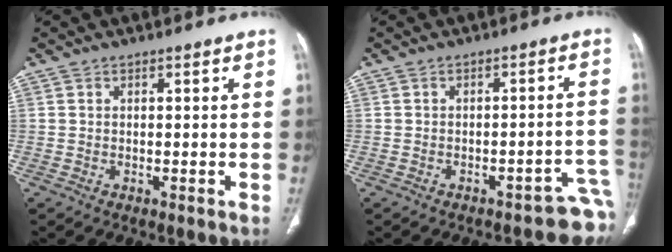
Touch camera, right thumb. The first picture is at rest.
{"total": 8.7, "force": [-5.6, 3.5, 5.6], "torque": [-0.039, 0.050, -0.069]}